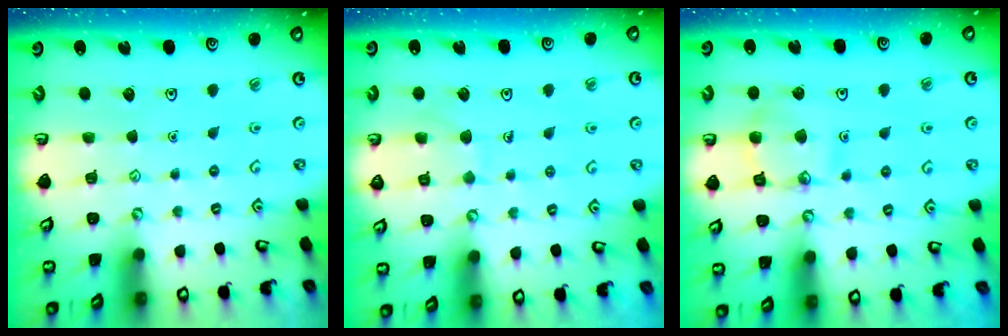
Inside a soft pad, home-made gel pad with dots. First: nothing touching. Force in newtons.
{"total": 5.8, "press": 5.8, "slide": 0.6}
{"total": 13.3, "press": 13.2, "slide": 1.2}